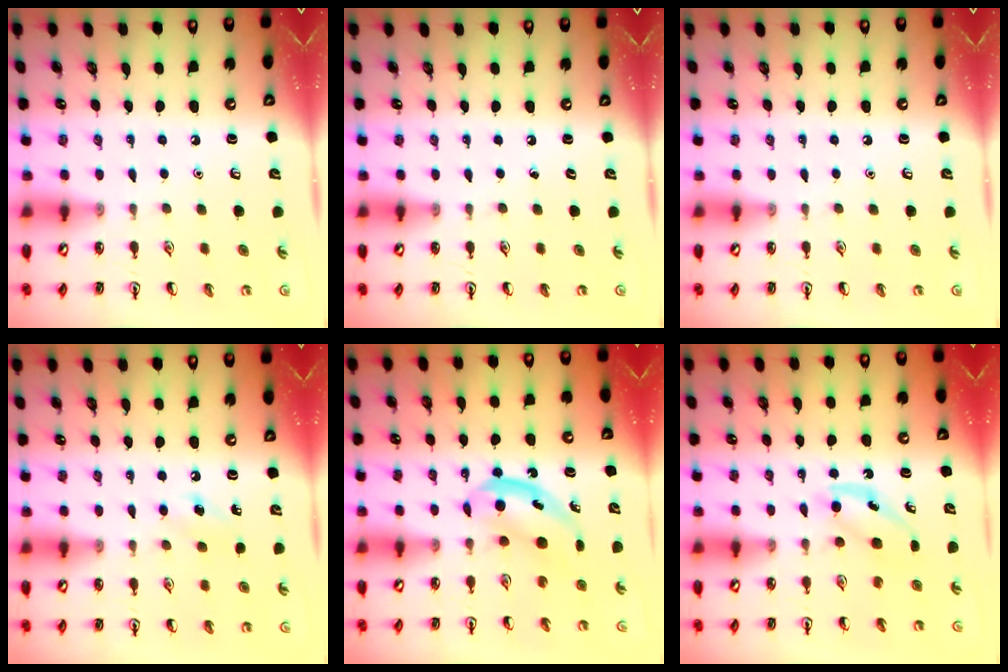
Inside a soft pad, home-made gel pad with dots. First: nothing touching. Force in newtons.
{"total": 0.0}
{"total": 0.0}
{"total": 5.7, "press": 5.4, "slide": 1.9}
{"total": 5.2, "press": 5.1, "slide": 0.7}
{"total": 4.0, "press": 3.9, "slide": 0.9}